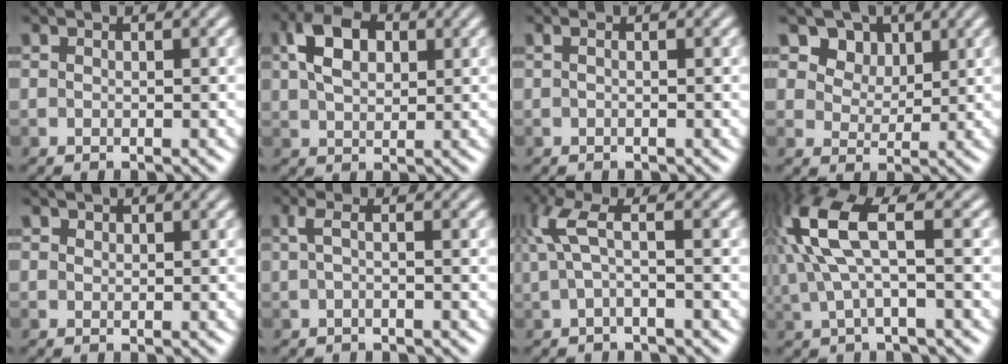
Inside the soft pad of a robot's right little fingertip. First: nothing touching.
{"total": 5.0, "force": [1.7, 3.1, 3.5], "torque": [-0.075, 0.013, 0.029]}
{"total": 0.0}
{"total": 9.1, "force": [5.4, 6.1, 4.1], "torque": [-0.088, 0.007, 0.091]}
{"total": 0.6, "force": [0.5, 0.3, 0.2], "torque": [-0.003, 0.002, 0.006]}
{"total": 0.9, "force": [-0.1, 0.0, 0.9], "torque": [-0.023, 0.005, 0.002]}
{"total": 2.8, "force": [0.5, 0.4, 2.7], "torque": [-0.069, 0.012, 0.011]}
{"total": 6.1, "force": [1.4, 1.9, 5.6], "torque": [-0.139, 0.018, 0.029]}